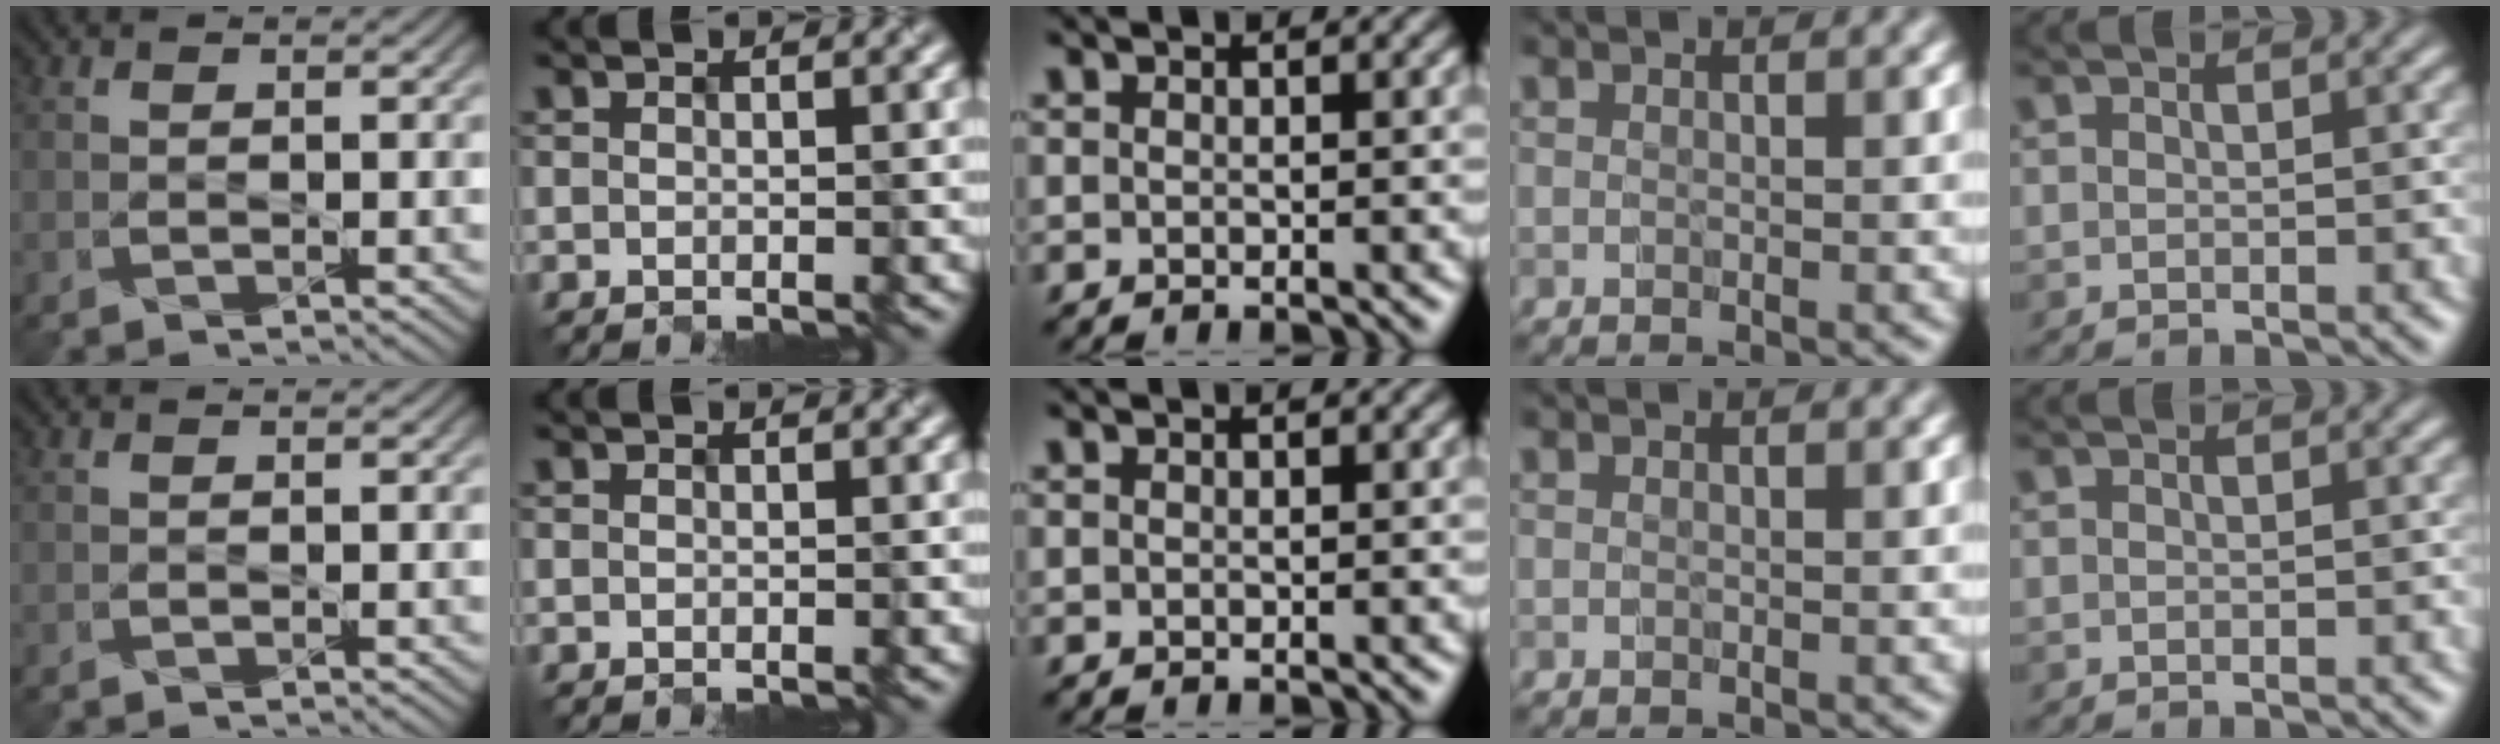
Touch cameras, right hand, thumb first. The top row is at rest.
{}